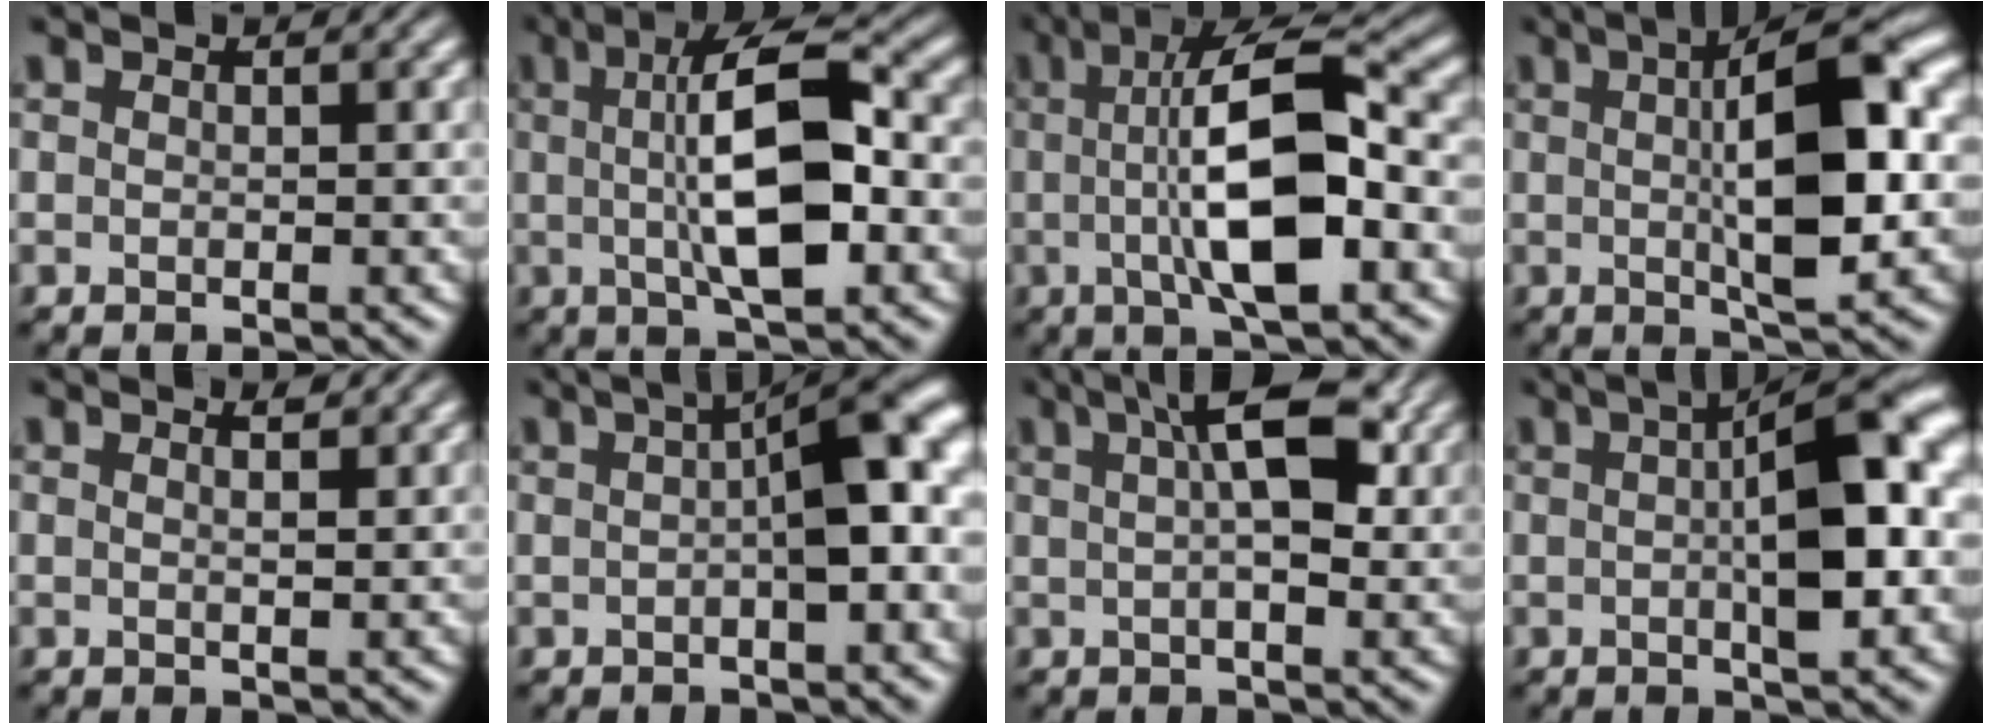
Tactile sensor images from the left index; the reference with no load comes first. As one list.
[{"total": 9.7, "force": [0.4, 3.0, 9.2], "torque": [-0.145, 0.013, 0.001]}, {"total": 10.6, "force": [-0.1, 3.1, 10.1], "torque": [-0.163, 0.016, -0.009]}, {"total": 10.5, "force": [1.1, 2.8, 10.0], "torque": [-0.142, 0.011, 0.014]}, {"total": 1.8, "force": [1.2, 0.6, 1.2], "torque": [-0.006, 0.002, 0.001]}, {"total": 6.8, "force": [0.4, 1.7, 6.6], "torque": [-0.084, 0.016, 0.002]}, {"total": 6.9, "force": [2.5, 2.2, 6.1], "torque": [-0.069, 0.018, 0.017]}, {"total": 9.4, "force": [0.8, 2.6, 9.0], "torque": [-0.126, 0.017, 0.007]}]